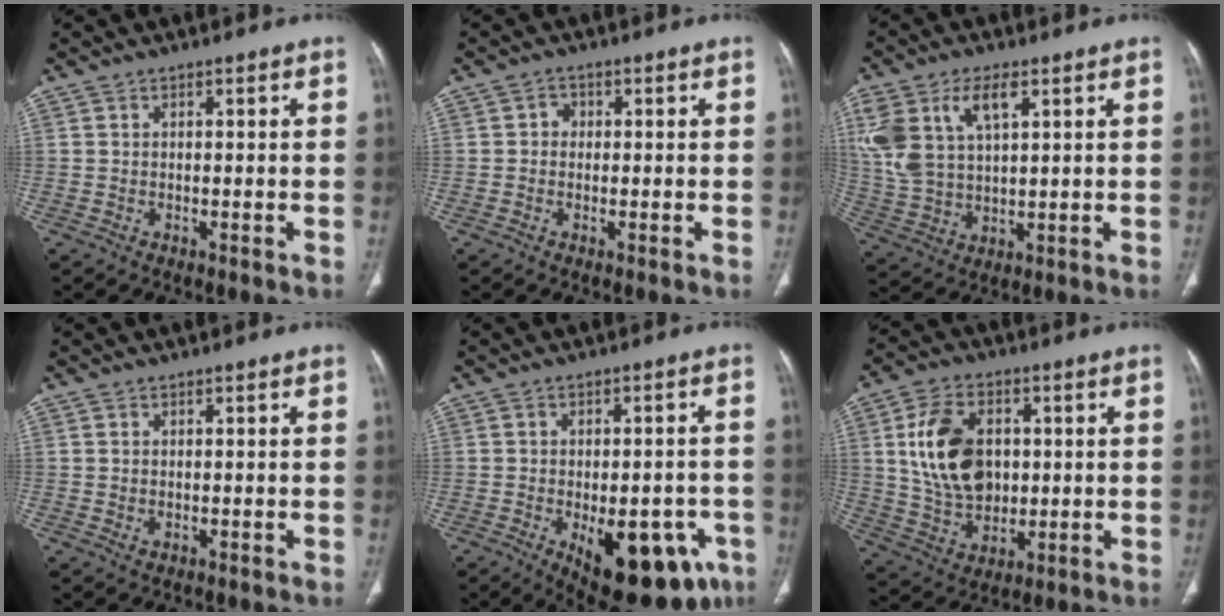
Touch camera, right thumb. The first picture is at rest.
{"total": 1.6, "force": [0.0, 1.5, 0.7], "torque": [0.001, 0.005, -0.007]}
{"total": 14.2, "force": [5.6, 7.7, 10.6], "torque": [-0.230, 0.000, 0.116]}
{"total": 0.8, "force": [0.0, 0.6, 0.5], "torque": [-0.014, -0.003, 0.002]}
{"total": 19.7, "force": [-8.1, 9.3, 15.3], "torque": [-0.144, 0.009, -0.090]}
{"total": 14.8, "force": [2.3, 10.3, 10.3], "torque": [-0.160, -0.005, 0.049]}